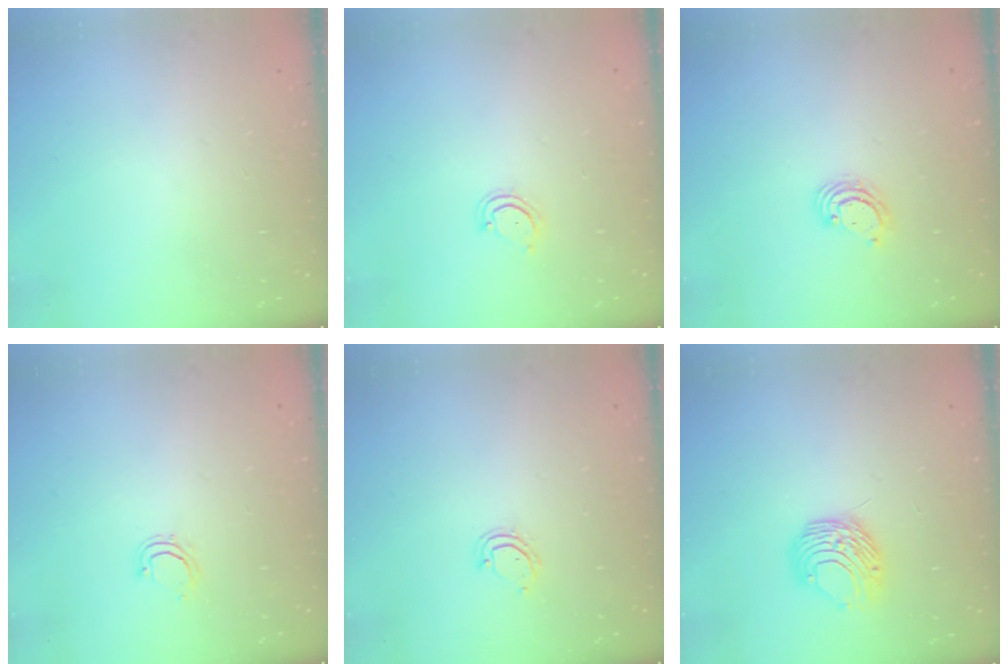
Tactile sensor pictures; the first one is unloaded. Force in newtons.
{"total": 3.6, "press": 3.6, "slide": 0.3}
{"total": 3.5, "press": 3.5, "slide": 0.2}
{"total": 4.7, "press": 4.6, "slide": 0.9}
{"total": 4.7, "press": 4.6, "slide": 0.4}
{"total": 8.9, "press": 8.9, "slide": 0.7}